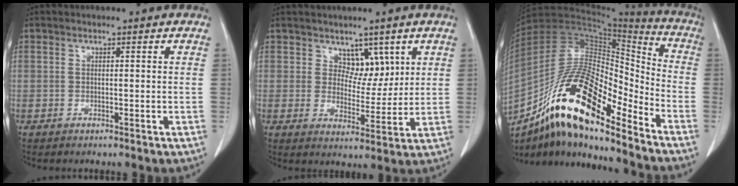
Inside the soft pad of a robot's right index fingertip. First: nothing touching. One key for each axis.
{"total": 4.8, "fx": 2.8, "fy": 3.0, "fz": 2.6, "tx": -0.028, "ty": -0.002, "tz": 0.049}
{"total": 20.6, "fx": -13.3, "fy": 5.3, "fz": 14.9, "tx": -0.286, "ty": 0.013, "tz": -0.233}